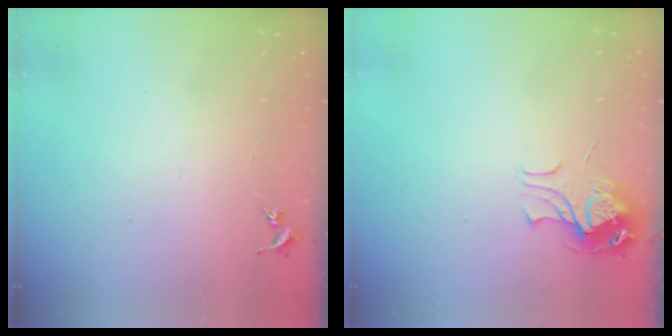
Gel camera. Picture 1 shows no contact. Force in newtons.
{"total": 9.5, "press": 9.5, "slide": 1.1}